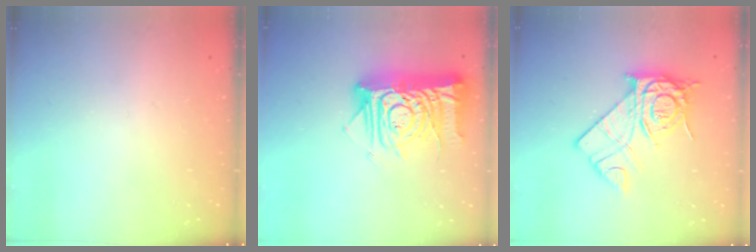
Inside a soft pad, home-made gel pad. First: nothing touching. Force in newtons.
{"total": 17.4, "press": 17.3, "slide": 2.2}
{"total": 20.1, "press": 20.0, "slide": 1.8}